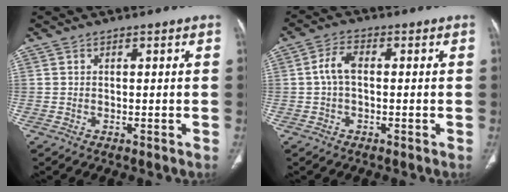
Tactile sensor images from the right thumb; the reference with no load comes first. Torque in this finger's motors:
{"motor_torque": [0.56, 0.54, 0.70, -0.53, 0.03]}